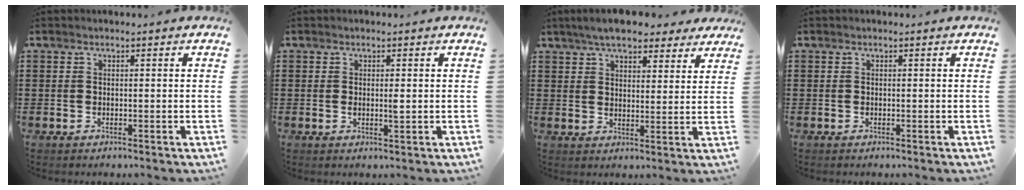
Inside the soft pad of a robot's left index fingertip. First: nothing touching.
{"total": 1.5, "force": [0.1, 0.3, 1.4], "torque": [-0.029, -0.001, 0.002]}
{"total": 6.4, "force": [5.6, 1.8, 2.6], "torque": [-0.061, -0.006, 0.102]}
{"total": 0.0}